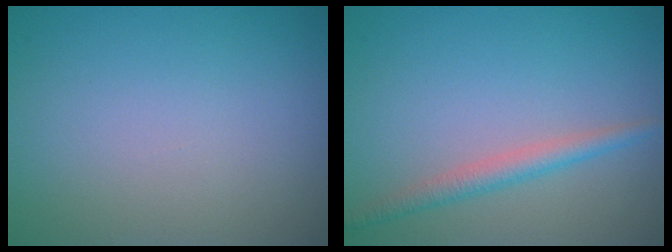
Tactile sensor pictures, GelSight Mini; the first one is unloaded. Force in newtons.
{"total": 2.2, "press": 2.1, "slide": 0.0}